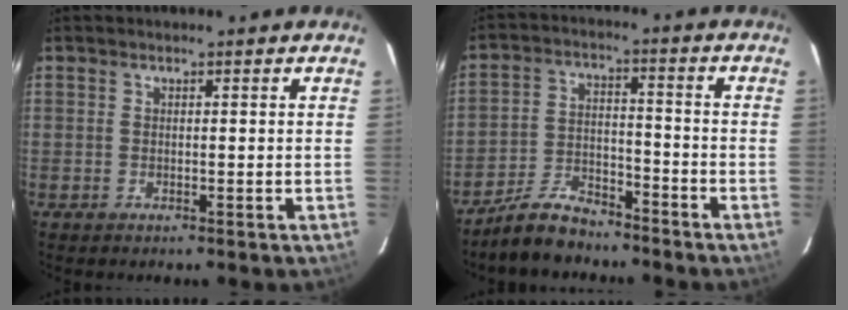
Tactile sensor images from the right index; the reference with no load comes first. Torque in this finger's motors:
{"motor_torque": [0.14, -0.39, 0.10, -0.01]}